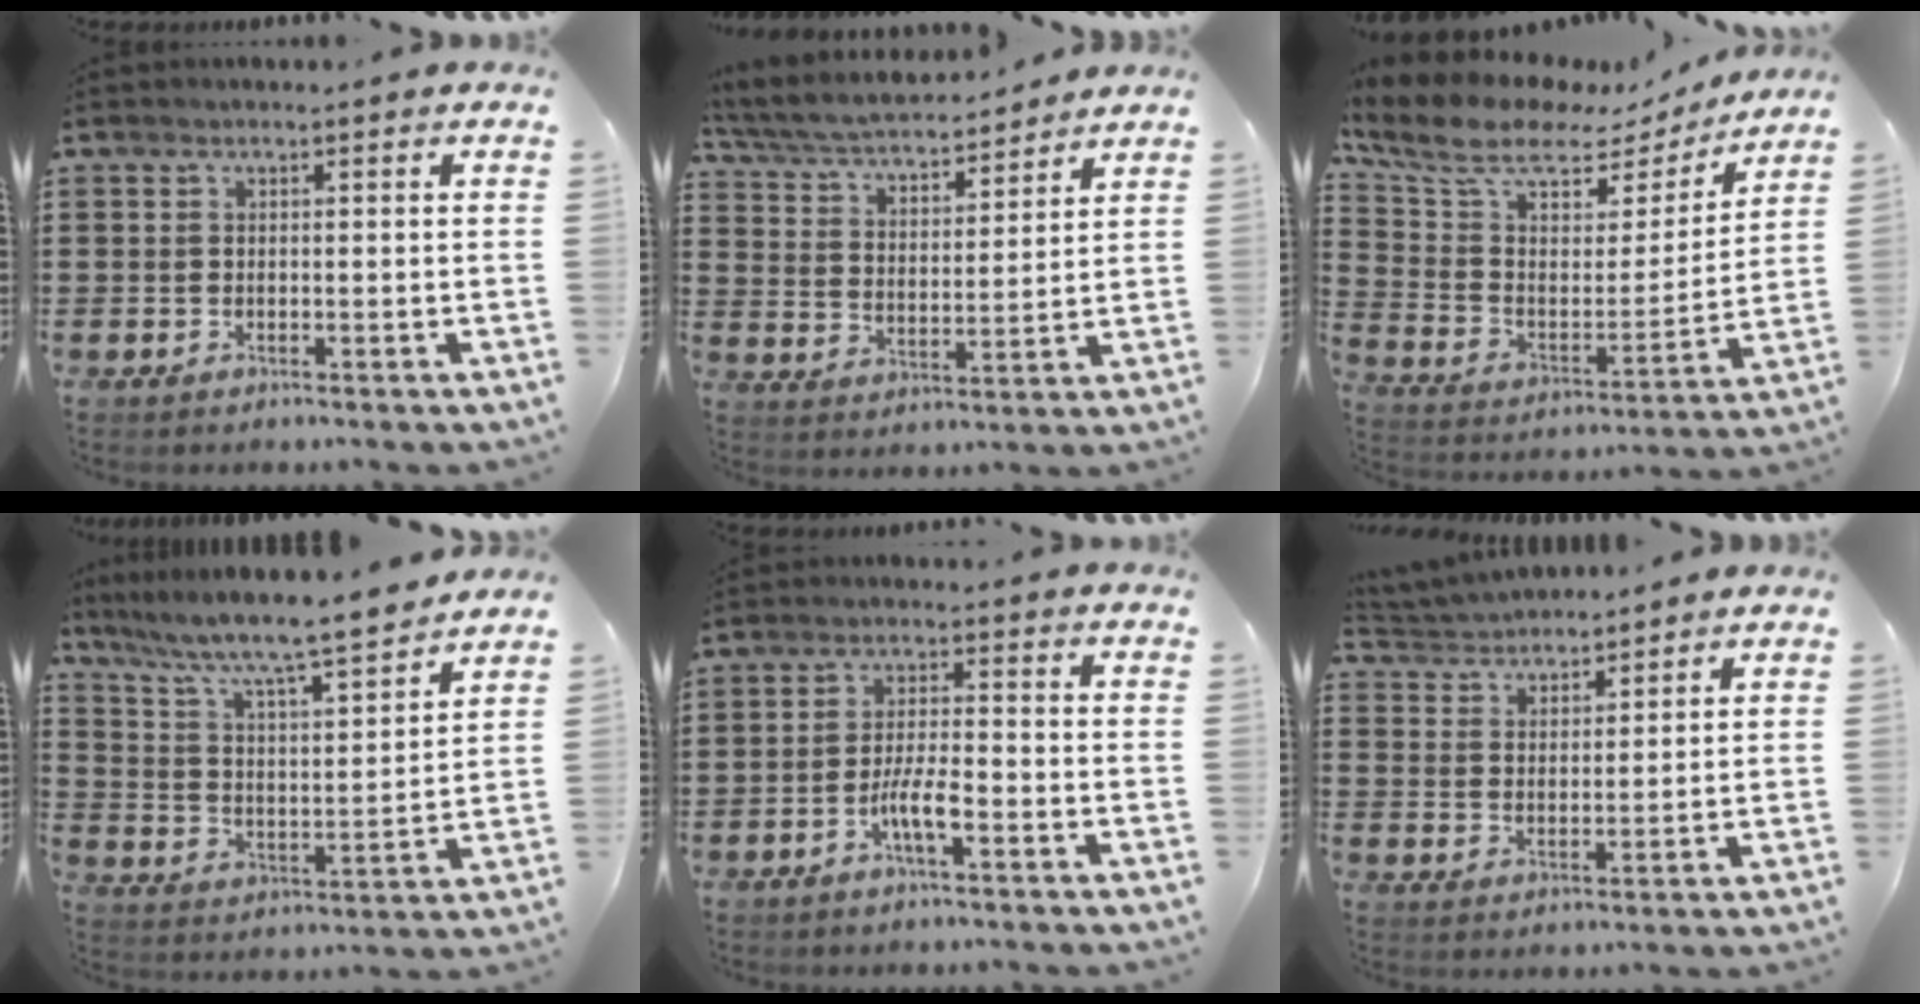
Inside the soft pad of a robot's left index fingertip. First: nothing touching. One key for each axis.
{"total": 4.7, "fx": 4.4, "fy": 0.6, "fz": 1.5, "tx": -0.052, "ty": -0.029, "tz": 0.071}
{"total": 9.7, "fx": 7.2, "fy": 4.4, "fz": 4.9, "tx": -0.129, "ty": -0.034, "tz": 0.123}
{"total": 6.8, "fx": 6.0, "fy": 0.0, "fz": 3.1, "tx": -0.088, "ty": -0.050, "tz": 0.092}
{"total": 5.0, "fx": -2.5, "fy": 0.9, "fz": 4.2, "tx": -0.091, "ty": -0.002, "tz": -0.052}
{"total": 3.5, "fx": 3.4, "fy": 0.8, "fz": -0.2, "tx": -0.013, "ty": -0.012, "tz": 0.062}